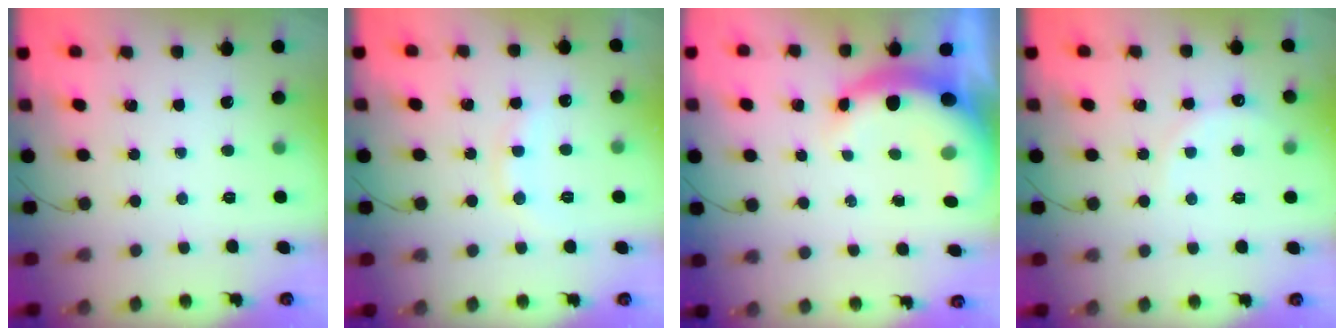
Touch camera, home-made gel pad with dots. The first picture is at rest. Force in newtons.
{"total": 9.3, "press": 9.2, "slide": 1.2}
{"total": 10.0, "press": 9.8, "slide": 1.8}
{"total": 6.0, "press": 5.9, "slide": 1.4}